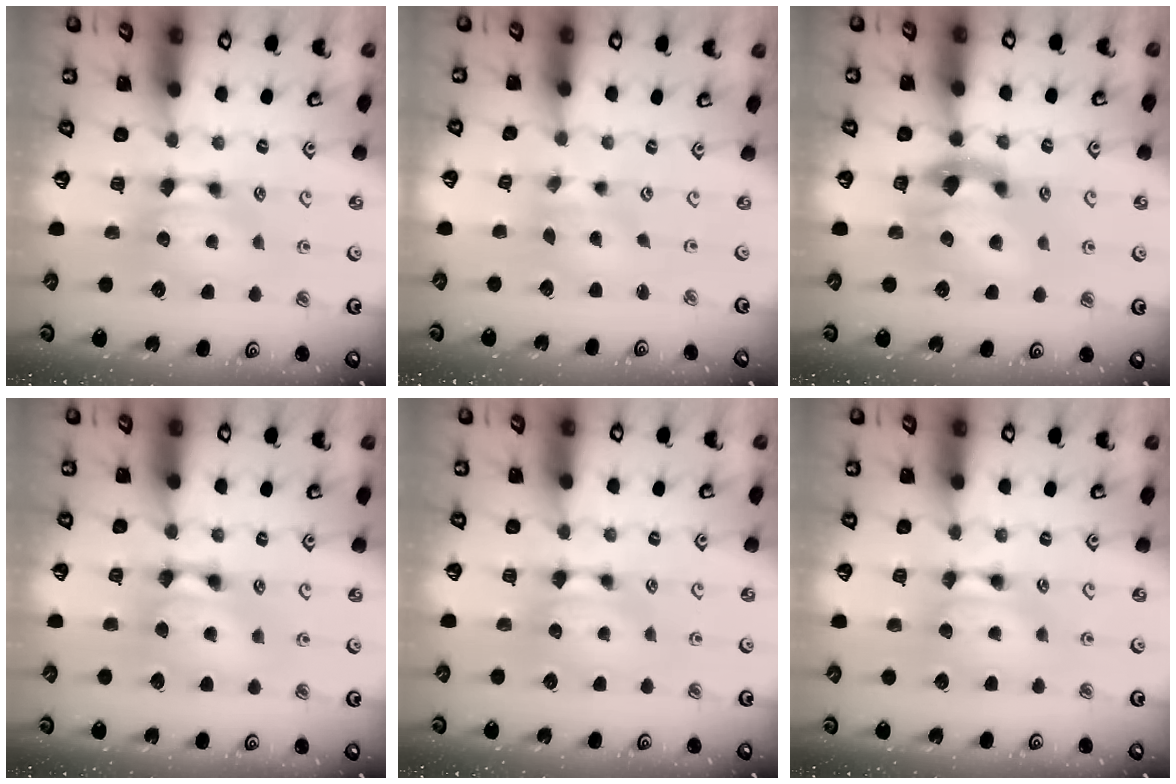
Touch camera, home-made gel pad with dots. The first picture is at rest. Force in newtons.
{"total": 1.3, "press": 0.3, "slide": 1.3}
{"total": 4.1, "press": 3.8, "slide": 1.6}
{"total": 2.6, "press": 2.6, "slide": 0.2}
{"total": 0.0}
{"total": 1.6, "press": 1.6, "slide": 0.2}